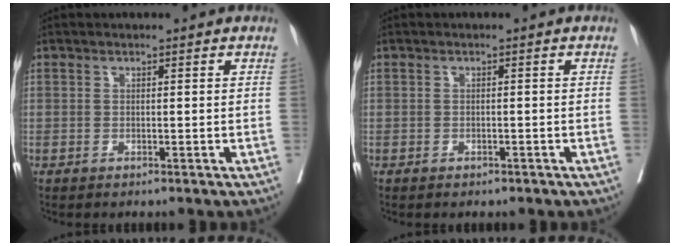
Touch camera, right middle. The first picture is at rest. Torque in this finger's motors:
{"motor_torque": [-0.31, -0.18, -0.01, -0.01]}